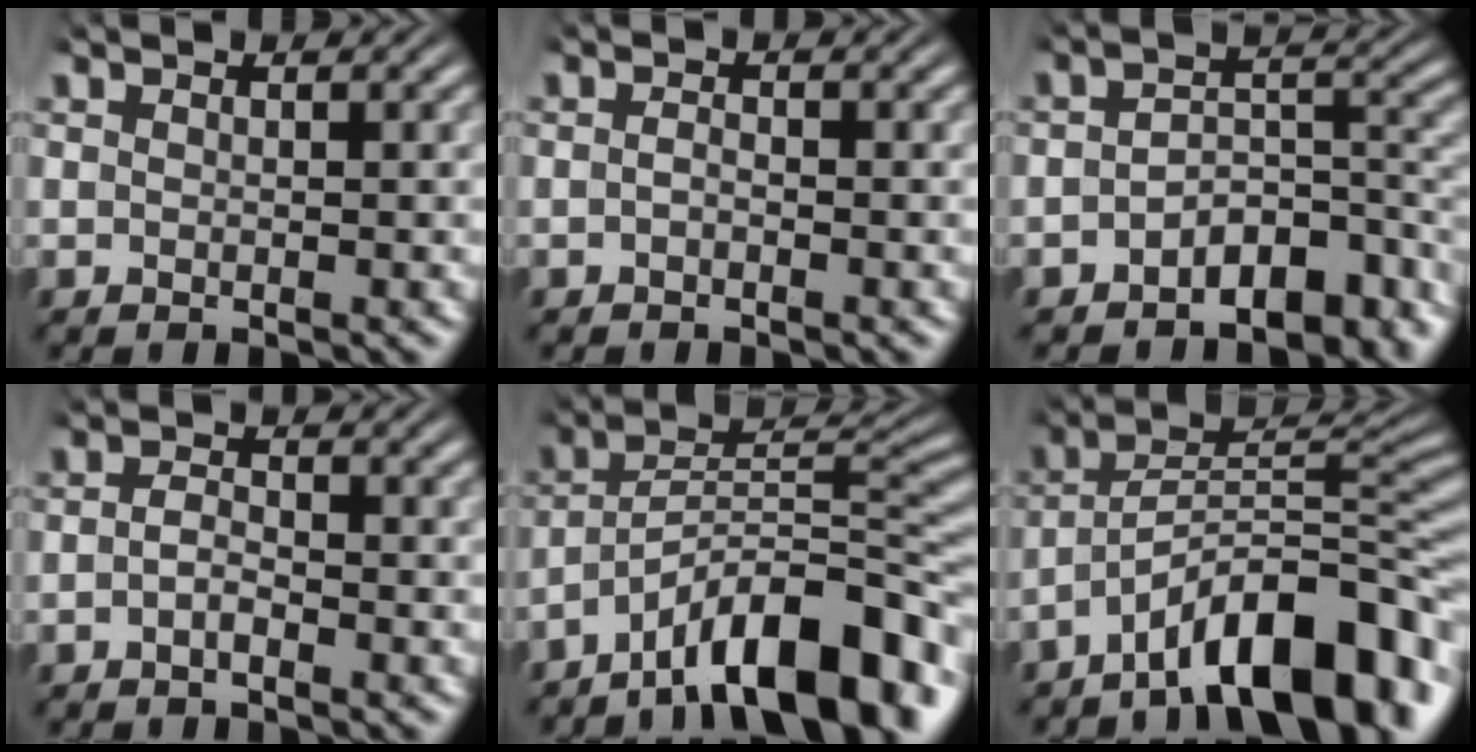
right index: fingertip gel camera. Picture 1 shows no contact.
{"total": 0.9, "force": [-0.7, 0.3, 0.5], "torque": [-0.013, -0.006, -0.012]}
{"total": 5.4, "force": [-3.5, 2.1, 3.5], "torque": [-0.043, -0.015, -0.052]}
{"total": 1.6, "force": [-1.2, 0.6, 1.0], "torque": [-0.022, -0.012, -0.018]}
{"total": 10.0, "force": [-4.2, 4.6, 7.8], "torque": [-0.122, -0.018, -0.064]}
{"total": 9.8, "force": [-4.0, 4.3, 7.8], "torque": [-0.120, -0.017, -0.059]}